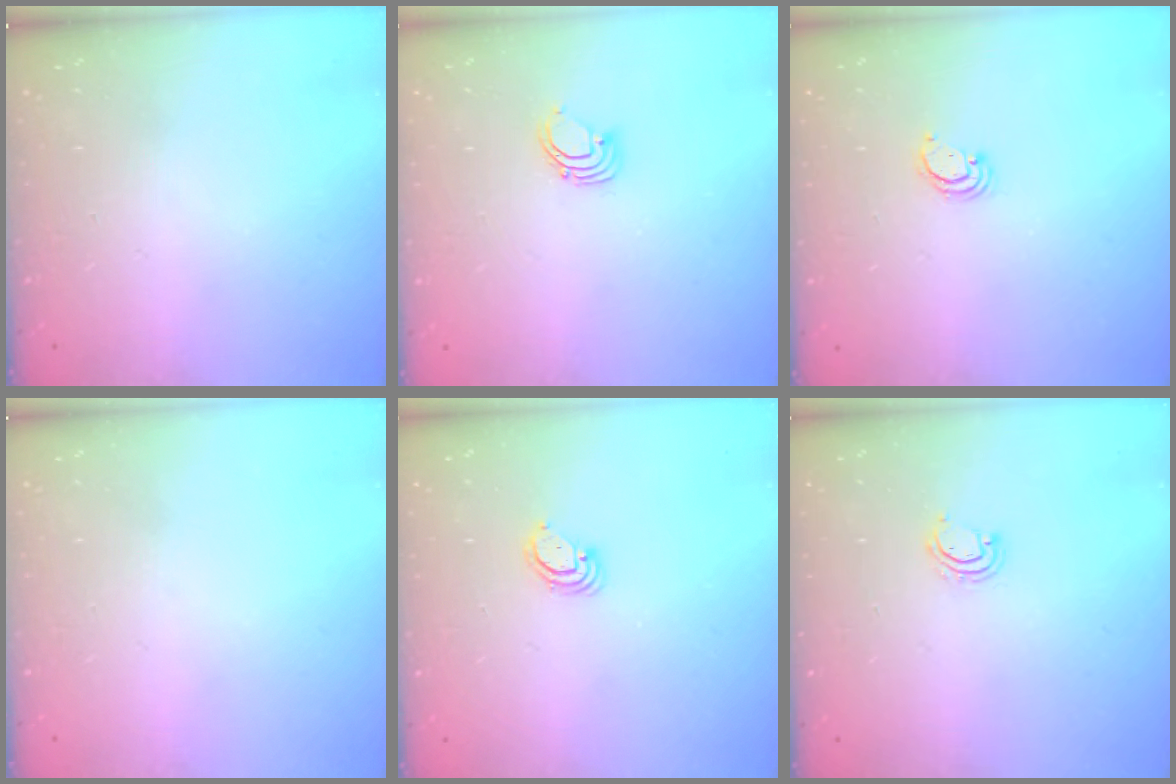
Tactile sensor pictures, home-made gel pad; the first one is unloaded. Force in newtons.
{"total": 2.9, "press": 2.9, "slide": 0.3}
{"total": 2.2, "press": 2.2, "slide": 0.2}
{"total": 0.0}
{"total": 3.2, "press": 3.2, "slide": 0.4}
{"total": 2.7, "press": 2.7, "slide": 0.2}